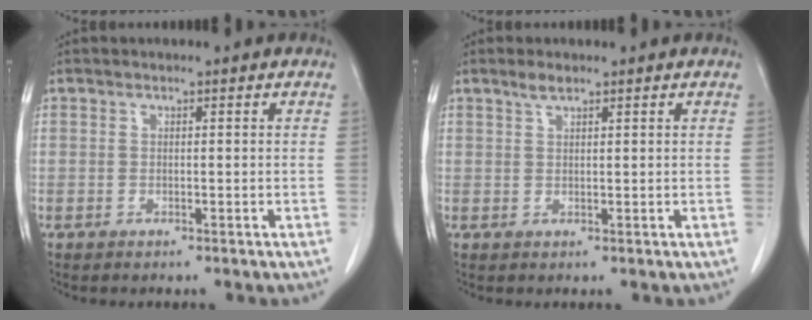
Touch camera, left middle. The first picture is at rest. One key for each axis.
{"total": 1.6, "fx": 1.2, "fy": 0.3, "fz": 0.9, "tx": -0.022, "ty": 0.001, "tz": 0.026}